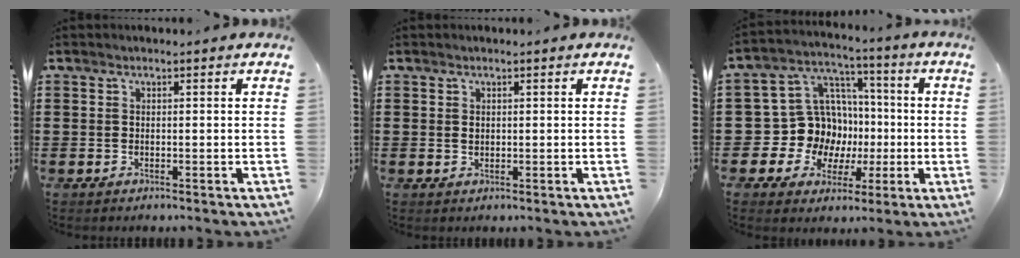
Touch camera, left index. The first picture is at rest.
{"total": 0.8, "force": [0.3, 0.5, 0.5], "torque": [-0.012, 0.002, 0.006]}
{"total": 11.8, "force": [-0.4, 11.3, 3.4], "torque": [-0.118, -0.008, 0.004]}